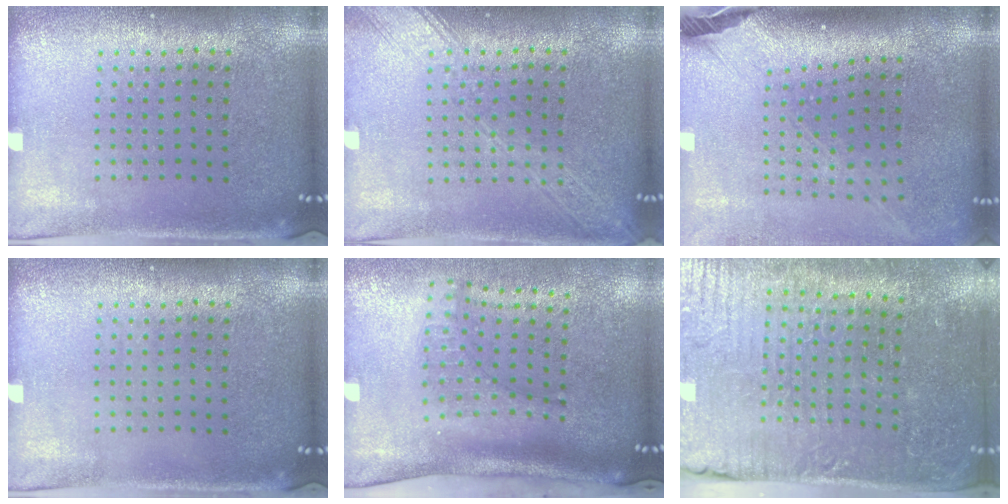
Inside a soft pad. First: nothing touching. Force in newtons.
{"total": 3.6, "press": 3.6, "slide": 0.5}
{"total": 2.7, "press": 2.0, "slide": 1.9}
{"total": 0.0}
{"total": 2.1, "press": 1.5, "slide": 1.4}
{"total": 4.1, "press": 4.1, "slide": 0.5}